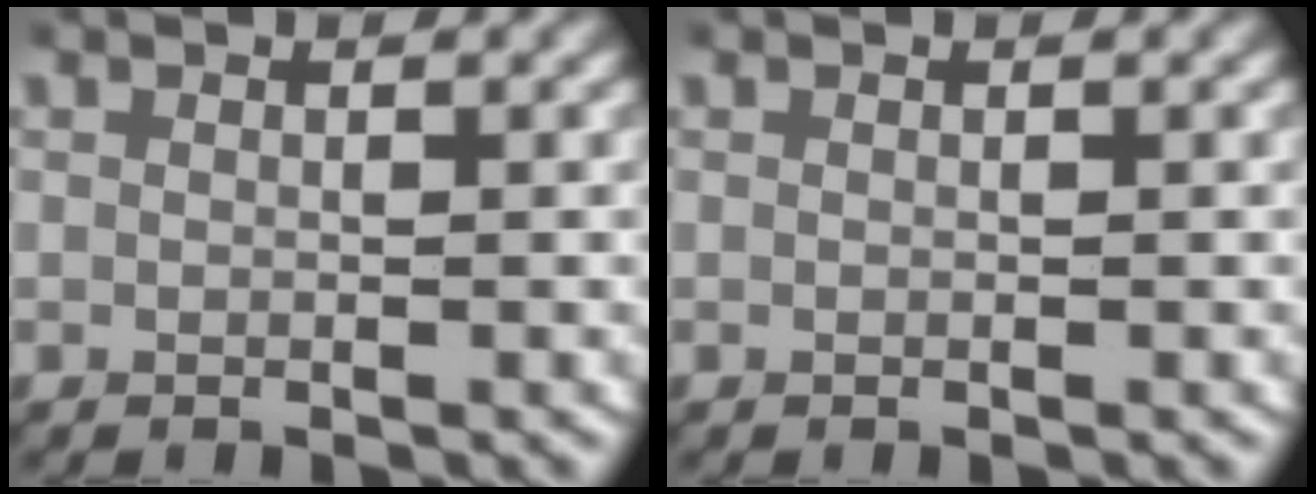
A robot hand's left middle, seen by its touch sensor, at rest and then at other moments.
{"total": 0.0}